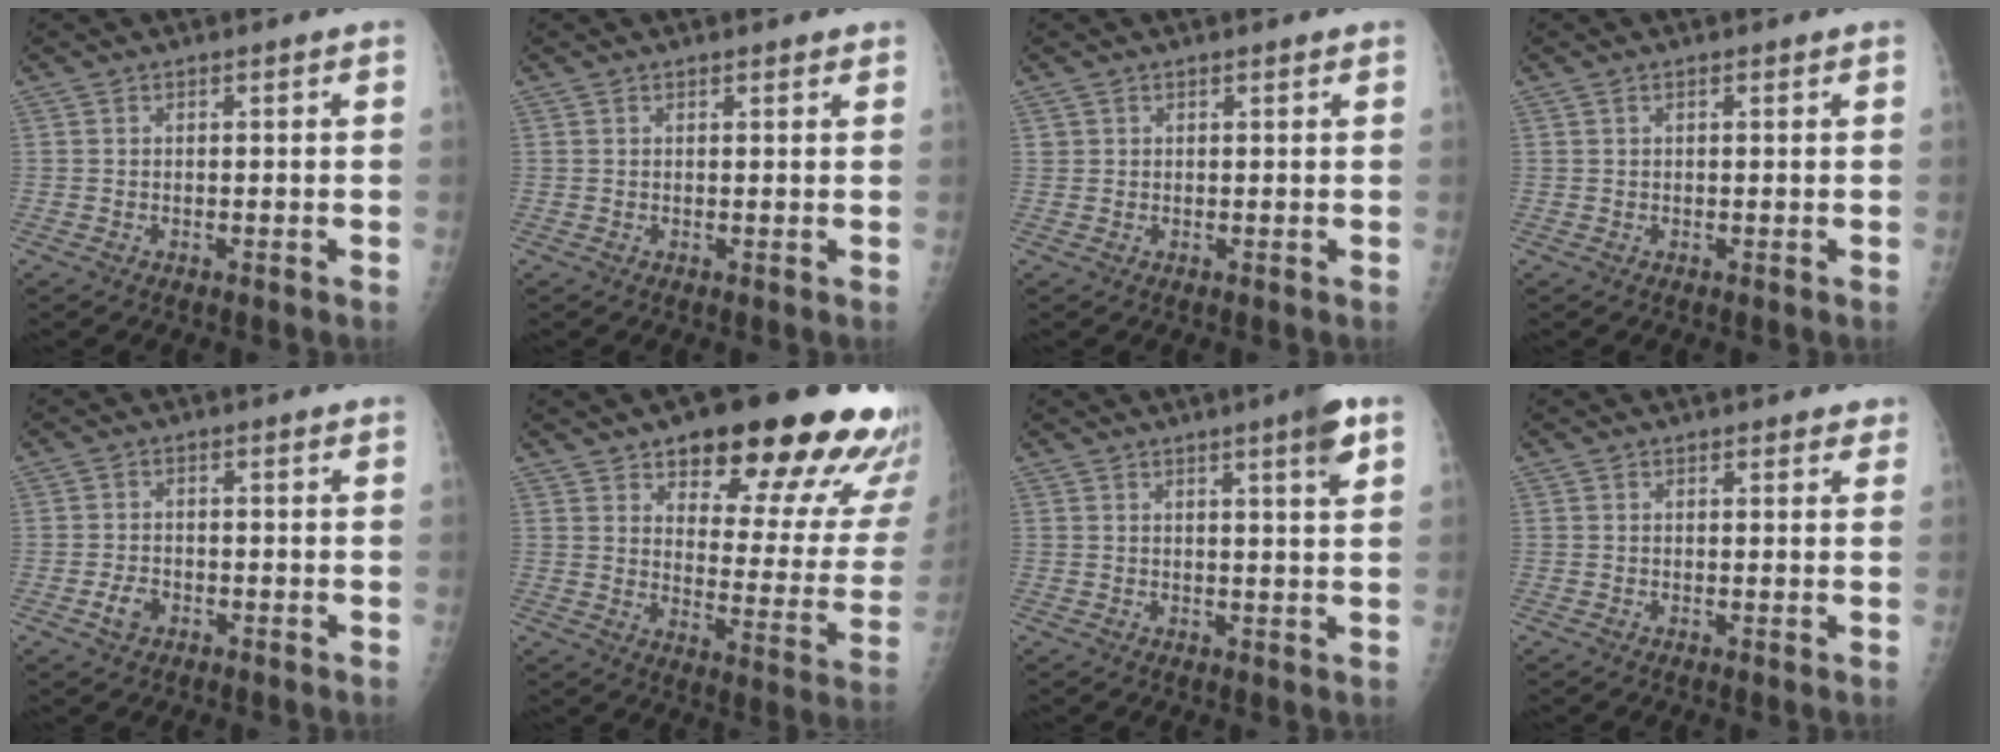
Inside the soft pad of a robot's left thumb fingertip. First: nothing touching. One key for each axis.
{"total": 1.0, "fx": 0.9, "fy": 0.3, "fz": 0.4, "tx": -0.003, "ty": -0.002, "tz": 0.011}
{"total": 0.9, "fx": 0.6, "fy": 0.7, "fz": 0.0, "tx": 0.012, "ty": -0.002, "tz": 0.006}
{"total": 0.5, "fx": 0.3, "fy": 0.2, "fz": 0.3, "tx": -0.008, "ty": 0.002, "tz": 0.005}
{"total": 2.8, "fx": -1.3, "fy": 1.9, "fz": 1.6, "tx": -0.027, "ty": 0.005, "tz": -0.022}
{"total": 25.0, "fx": 16.6, "fy": 8.5, "fz": 16.5, "tx": -0.165, "ty": -0.080, "tz": 0.215}
{"total": 5.2, "fx": 2.8, "fy": 0.2, "fz": 4.3, "tx": -0.057, "ty": -0.014, "tz": 0.037}
{"total": 1.8, "fx": 1.5, "fy": 0.8, "fz": 0.6, "tx": 0.011, "ty": -0.003, "tz": 0.013}